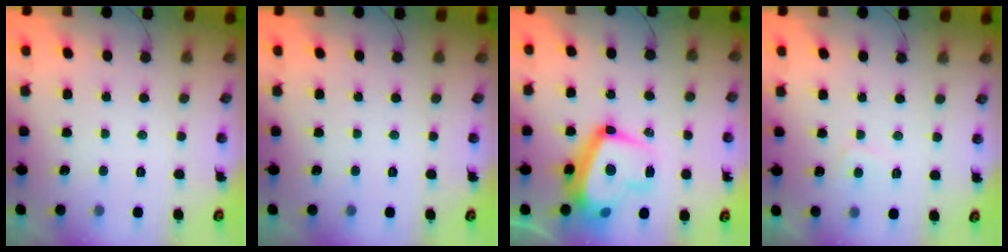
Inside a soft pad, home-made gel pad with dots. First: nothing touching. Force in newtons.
{"total": 0.0}
{"total": 19.9, "press": 19.8, "slide": 1.7}
{"total": 2.8, "press": 2.7, "slide": 0.9}